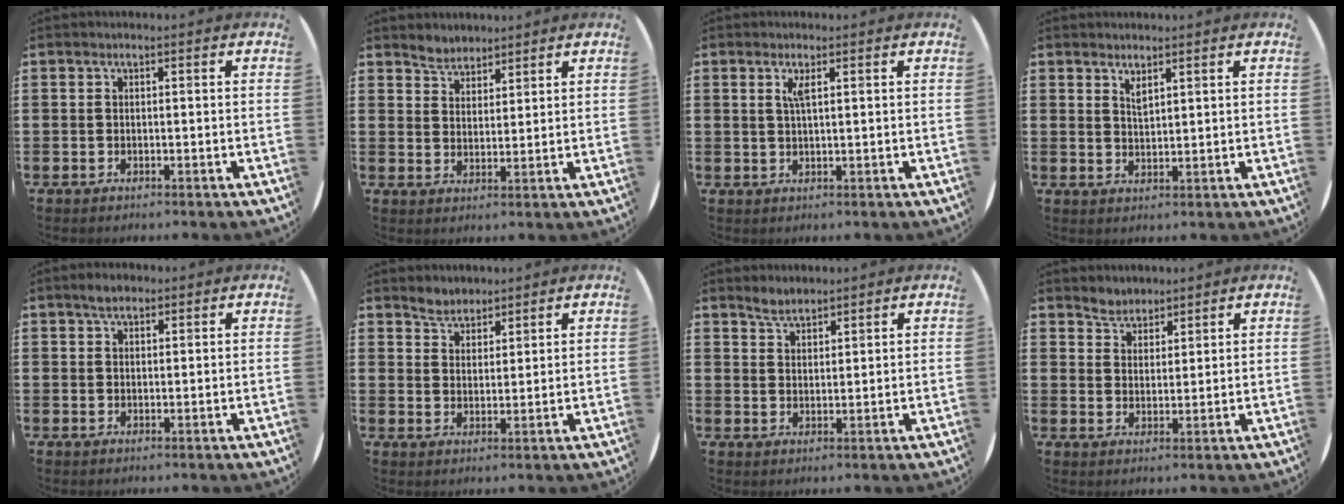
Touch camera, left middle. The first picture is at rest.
{"total": 3.1, "force": [3.0, 1.0, -0.3], "torque": [-0.001, -0.004, 0.057]}
{"total": 1.8, "force": [1.0, 0.2, 1.5], "torque": [-0.024, 0.000, 0.014]}
{"total": 1.7, "force": [1.6, 0.3, 0.6], "torque": [-0.006, -0.002, 0.027]}
{"total": 2.2, "force": [1.7, 0.9, 0.9], "torque": [-0.012, 0.003, 0.030]}
{"total": 3.2, "force": [3.0, 1.1, -0.2], "torque": [-0.004, -0.005, 0.058]}
{"total": 2.8, "force": [2.6, 0.9, 0.4], "torque": [-0.012, 0.001, 0.050]}
{"total": 3.1, "force": [2.9, 0.8, -0.5], "torque": [0.001, -0.005, 0.057]}